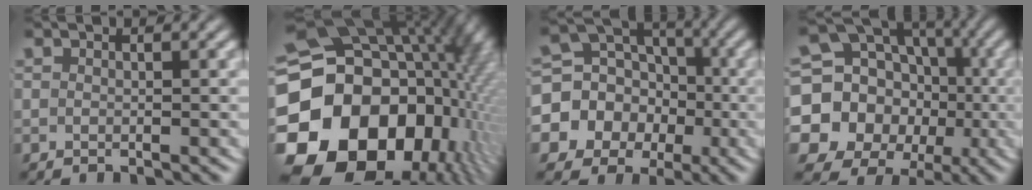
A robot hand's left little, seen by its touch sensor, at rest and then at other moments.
{"total": 29.8, "force": [-1.6, 22.1, 19.9], "torque": [-0.354, -0.050, -0.025]}
{"total": 14.9, "force": [-2.4, 13.5, 5.7], "torque": [-0.132, -0.048, -0.042]}
{"total": 17.4, "force": [-2.2, 15.8, 7.0], "torque": [-0.164, -0.060, -0.037]}